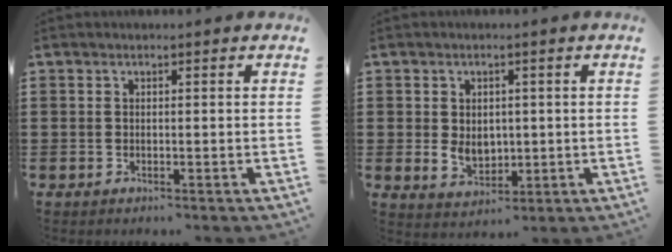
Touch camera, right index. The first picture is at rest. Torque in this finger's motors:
{"motor_torque": [2.14, 0.00, 0.08, 0.07]}